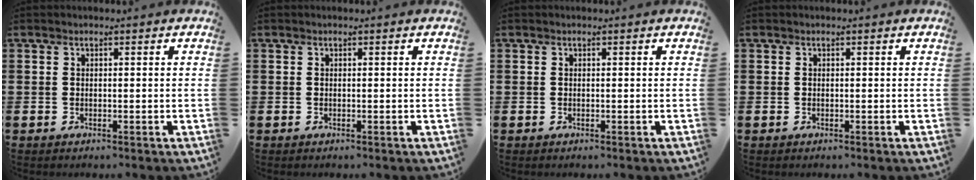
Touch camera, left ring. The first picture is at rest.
{"total": 0.0}
{"total": 0.0}
{"total": 0.0}